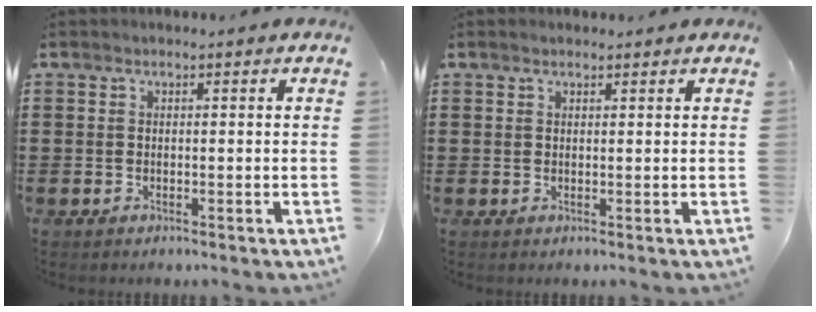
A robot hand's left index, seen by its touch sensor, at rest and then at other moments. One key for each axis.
{"total": 0.8, "fx": 0.8, "fy": 0.1, "fz": 0.3, "tx": -0.005, "ty": 0.000, "tz": 0.015}